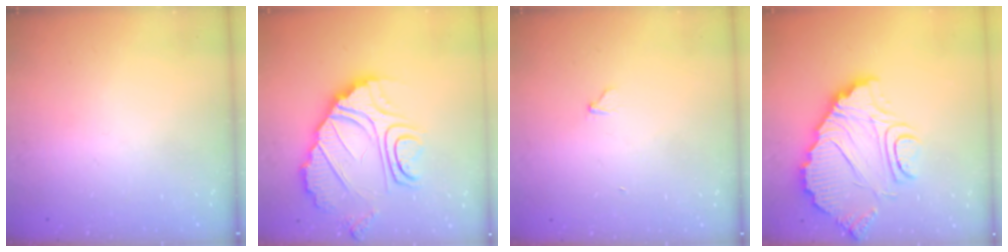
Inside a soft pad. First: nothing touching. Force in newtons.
{"total": 14.3, "press": 14.2, "slide": 1.3}
{"total": 3.3, "press": 3.3, "slide": 0.3}
{"total": 16.5, "press": 16.4, "slide": 1.4}